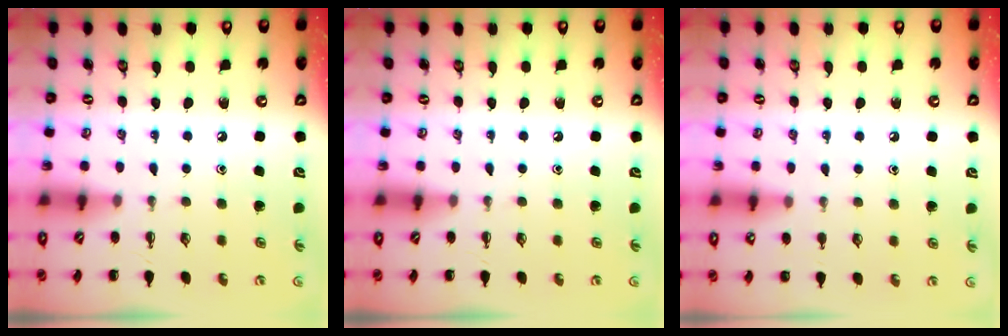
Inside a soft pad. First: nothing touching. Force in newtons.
{"total": 0.0}
{"total": 6.6, "press": 6.3, "slide": 2.2}